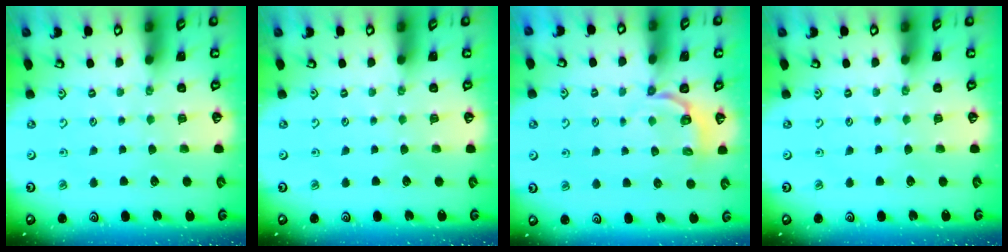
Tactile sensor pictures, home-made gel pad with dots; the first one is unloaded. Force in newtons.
{"total": 0.0}
{"total": 4.4, "press": 3.8, "slide": 2.3}
{"total": 0.0}